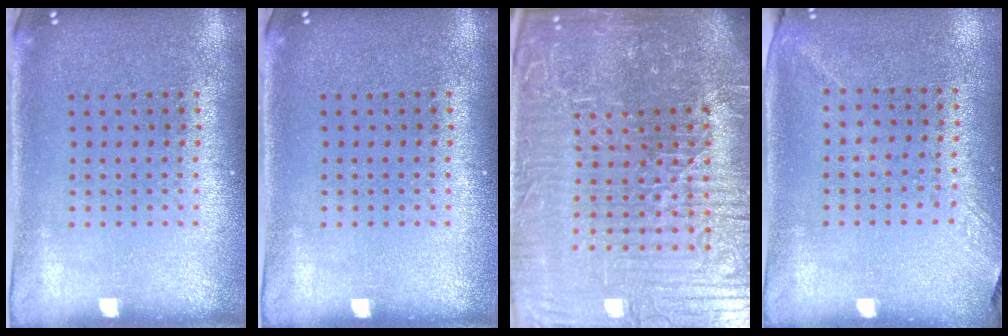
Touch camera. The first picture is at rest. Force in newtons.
{"total": 0.0}
{"total": 7.8, "press": 6.9, "slide": 3.5}
{"total": 1.2, "press": 0.9, "slide": 0.8}